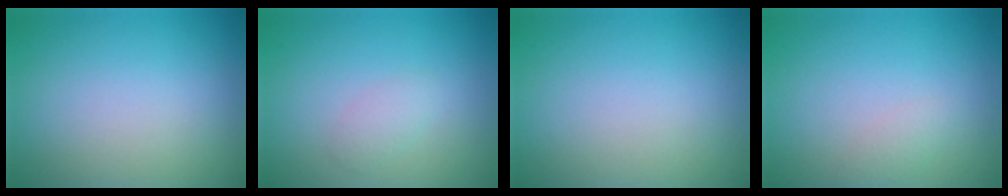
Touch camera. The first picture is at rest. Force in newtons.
{"total": 1.1, "press": 1.1, "slide": 0.1}
{"total": 0.0}
{"total": 1.0, "press": 1.0, "slide": 0.0}